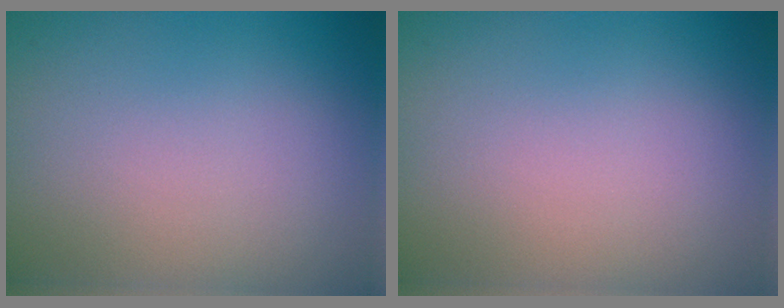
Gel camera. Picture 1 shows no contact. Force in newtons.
{"total": 0.0}